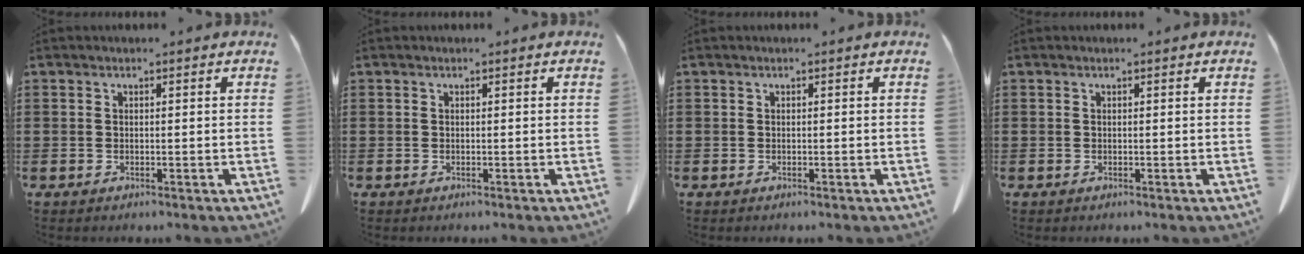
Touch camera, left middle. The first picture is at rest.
{"total": 0.0}
{"total": 0.0}
{"total": 0.0}